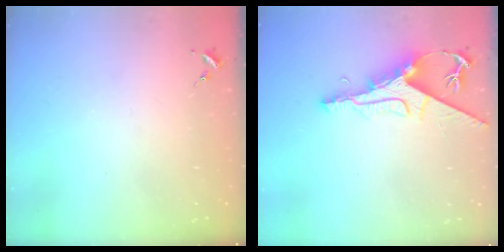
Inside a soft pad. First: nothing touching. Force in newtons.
{"total": 9.8, "press": 9.8, "slide": 1.3}